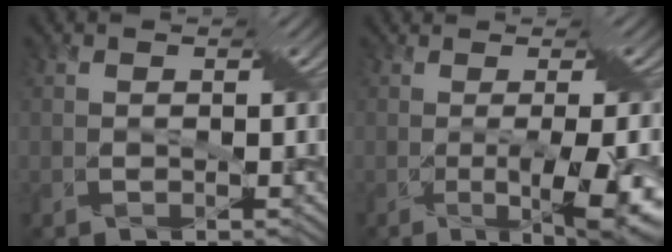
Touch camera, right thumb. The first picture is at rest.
{"total": 8.0, "force": [-2.2, 1.1, 7.6], "torque": [-0.123, -0.014, -0.021]}